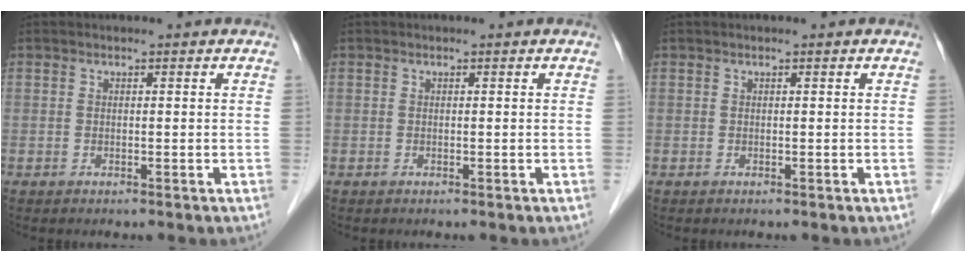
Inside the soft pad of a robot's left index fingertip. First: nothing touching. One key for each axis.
{"total": 0.0}
{"total": 0.0}